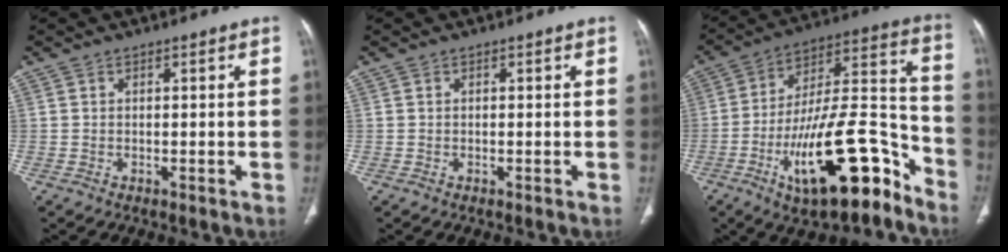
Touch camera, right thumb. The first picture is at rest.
{"total": 0.0}
{"total": 24.7, "force": [-13.1, 8.6, 19.1], "torque": [-0.284, 0.084, -0.209]}